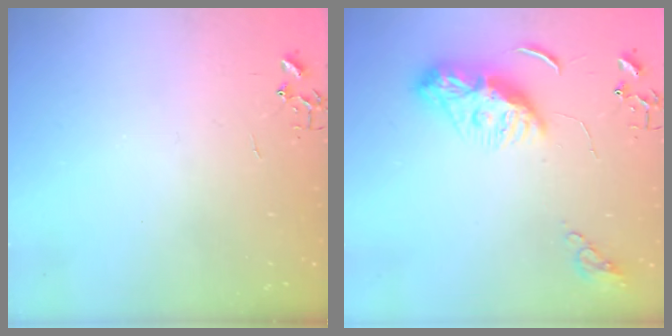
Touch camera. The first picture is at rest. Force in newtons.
{"total": 9.9, "press": 9.8, "slide": 1.1}